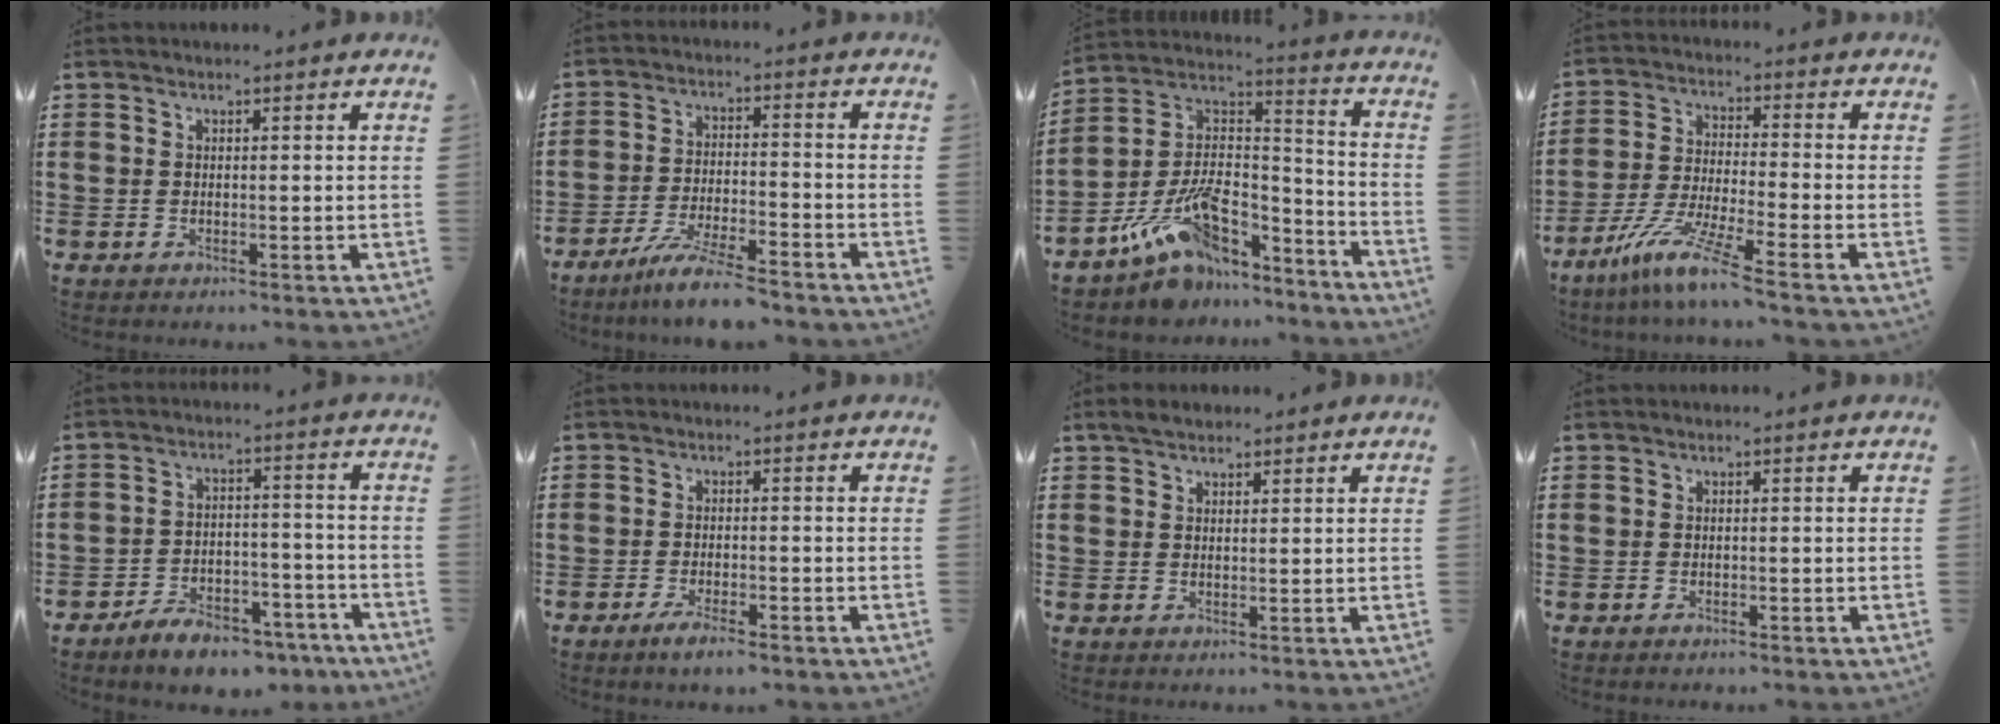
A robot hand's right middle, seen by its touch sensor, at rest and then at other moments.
{"total": 7.3, "force": [-6.3, 0.2, 3.7], "torque": [-0.075, -0.009, -0.118]}
{"total": 11.0, "force": [-7.7, 4.8, 6.3], "torque": [-0.136, 0.010, -0.152]}
{"total": 9.0, "force": [-7.0, -0.2, 5.7], "torque": [-0.123, -0.013, -0.138]}
{"total": 7.2, "force": [-6.5, 1.8, 2.4], "torque": [-0.036, 0.019, -0.121]}
{"total": 3.0, "force": [-2.4, 0.3, 1.8], "torque": [-0.038, 0.000, -0.045]}
{"total": 1.7, "force": [1.5, 0.8, 0.4], "torque": [-0.004, 0.002, 0.026]}
{"total": 0.7, "force": [-0.7, 0.1, 0.1], "torque": [-0.003, -0.002, -0.014]}